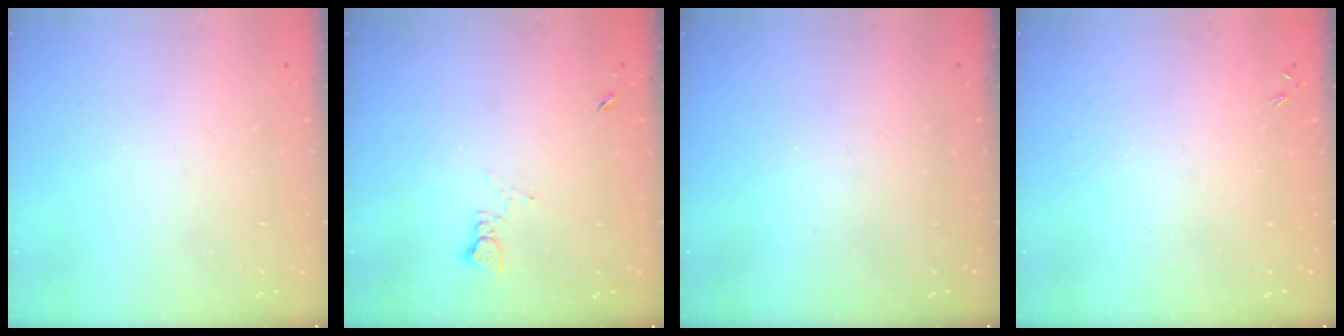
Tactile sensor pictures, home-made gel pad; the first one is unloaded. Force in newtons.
{"total": 2.1, "press": 2.0, "slide": 0.3}
{"total": 0.0}
{"total": 0.0}